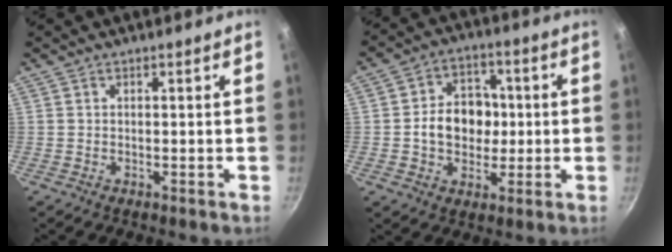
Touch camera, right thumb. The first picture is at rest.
{"total": 11.0, "force": [-0.2, 8.8, 6.6], "torque": [-0.066, 0.014, -0.009]}